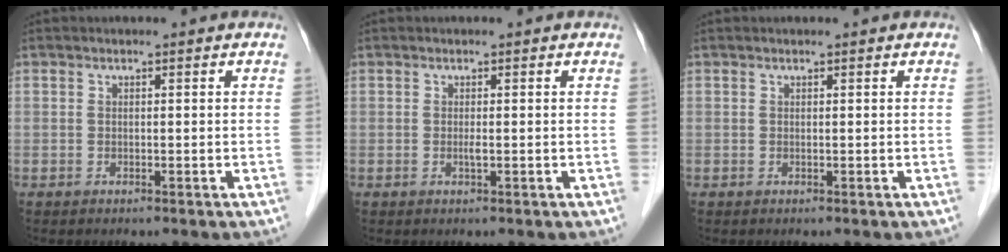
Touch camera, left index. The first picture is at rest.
{"total": 0.6, "force": [0.0, 0.0, 0.6], "torque": [-0.015, -0.002, -0.001]}
{"total": 0.0}